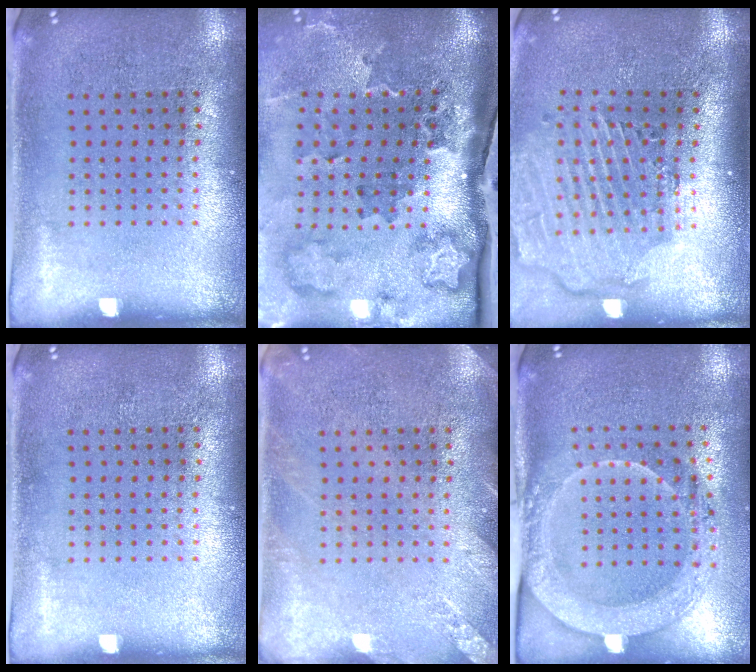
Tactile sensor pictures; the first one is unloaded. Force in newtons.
{"total": 3.7, "press": 2.4, "slide": 2.8}
{"total": 2.8, "press": 2.3, "slide": 1.7}
{"total": 0.0}
{"total": 1.9, "press": 1.9, "slide": 0.2}
{"total": 2.1, "press": 2.1, "slide": 0.4}